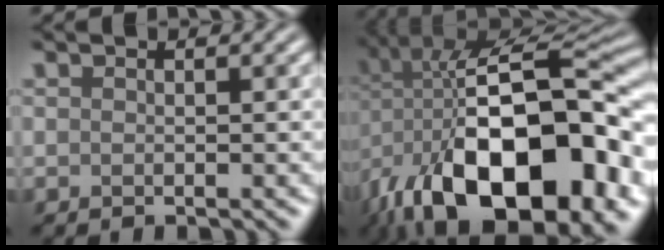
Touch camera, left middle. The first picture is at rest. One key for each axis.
{"total": 19.5, "fx": -6.8, "fy": 10.3, "fz": 15.2, "tx": -0.257, "ty": -0.009, "tz": -0.098}